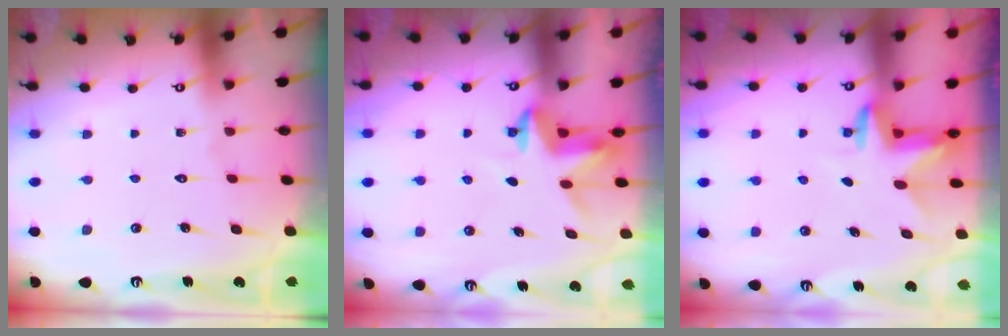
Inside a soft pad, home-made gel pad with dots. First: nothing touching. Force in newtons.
{"total": 3.4, "press": 3.4, "slide": 0.1}
{"total": 3.4, "press": 3.4, "slide": 0.3}